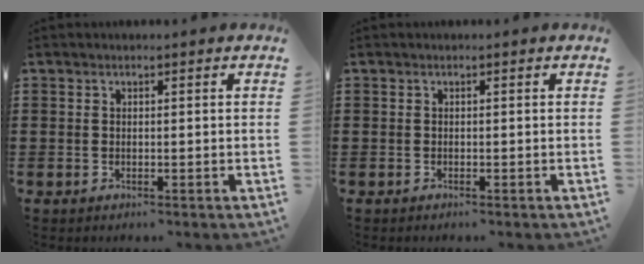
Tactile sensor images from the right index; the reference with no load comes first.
{"total": 0.0}